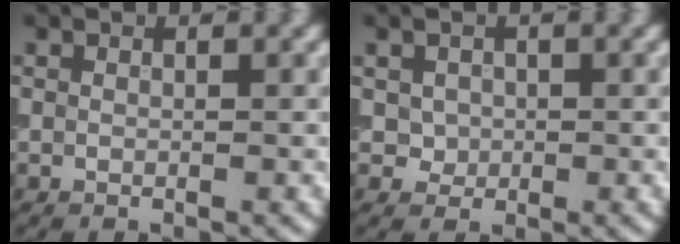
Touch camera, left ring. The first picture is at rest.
{"total": 2.4, "force": [0.5, 2.0, 1.1], "torque": [-0.028, 0.004, 0.018]}